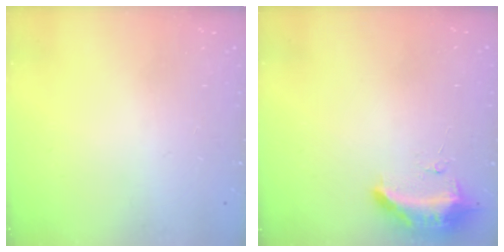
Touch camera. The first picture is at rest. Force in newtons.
{"total": 9.5, "press": 9.4, "slide": 1.8}